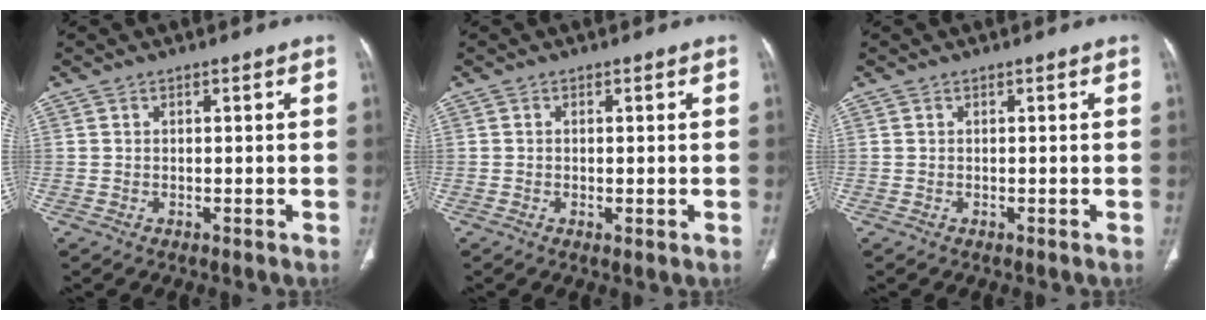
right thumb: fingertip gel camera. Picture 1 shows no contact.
{"total": 1.2, "force": [-0.3, 0.2, 1.1], "torque": [-0.026, -0.007, -0.004]}
{"total": 0.0}